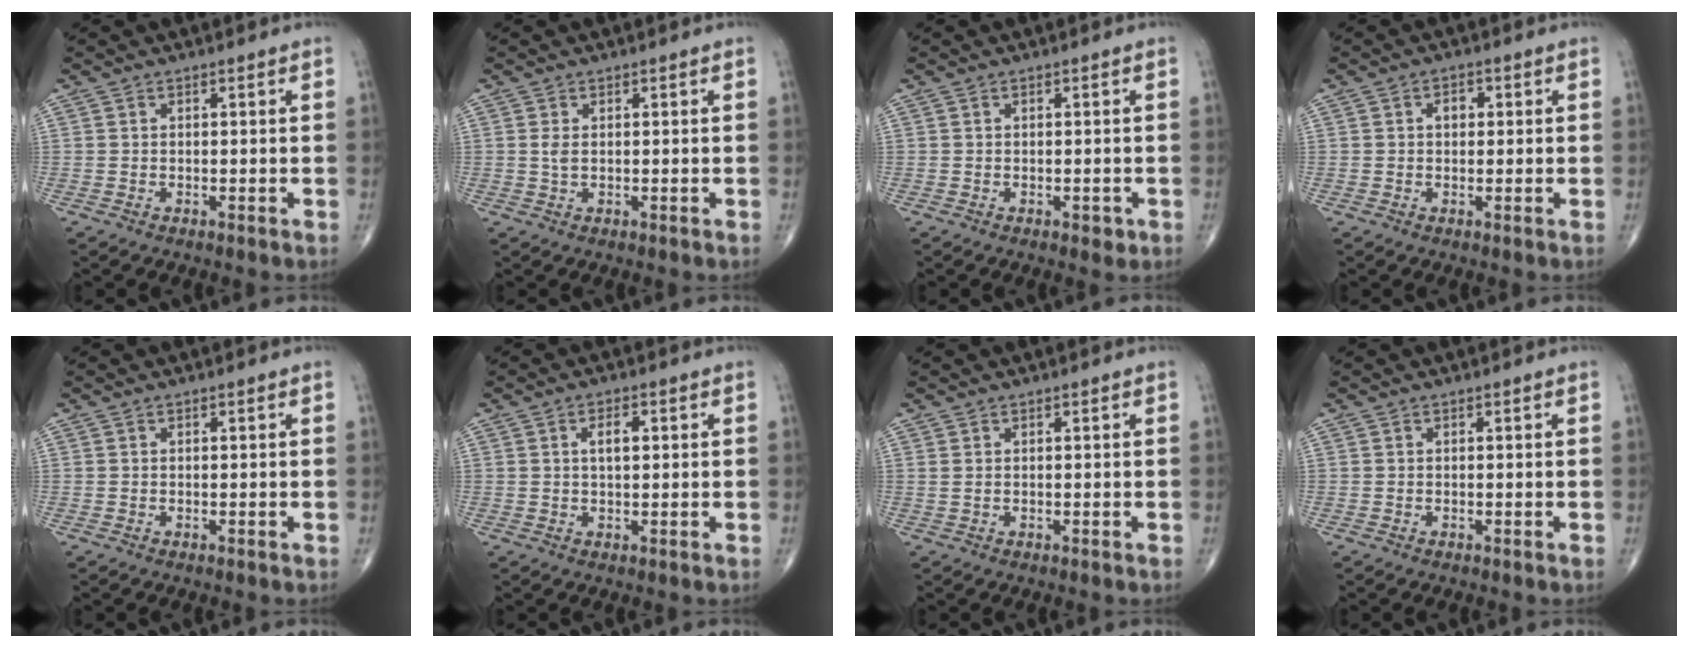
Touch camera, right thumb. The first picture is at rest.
{"total": 1.4, "force": [0.3, 0.7, 1.2], "torque": [-0.025, 0.003, 0.009]}
{"total": 1.3, "force": [-0.5, 0.8, 0.9], "torque": [-0.005, 0.000, -0.006]}
{"total": 2.3, "force": [0.4, 1.7, 1.5], "torque": [-0.014, 0.006, 0.002]}
{"total": 0.0}
{"total": 3.1, "force": [0.7, 1.4, 2.6], "torque": [-0.041, -0.001, 0.011]}
{"total": 0.6, "force": [0.3, 0.2, 0.5], "torque": [-0.015, 0.009, 0.008]}
{"total": 0.0}